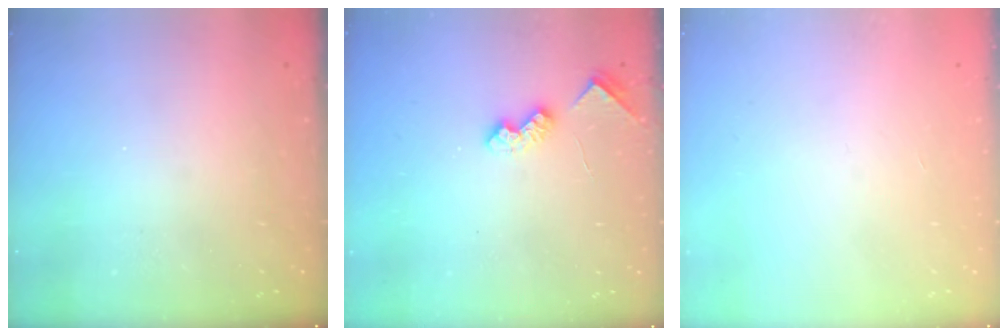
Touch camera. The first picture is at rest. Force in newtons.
{"total": 5.9, "press": 5.8, "slide": 0.8}
{"total": 0.0}